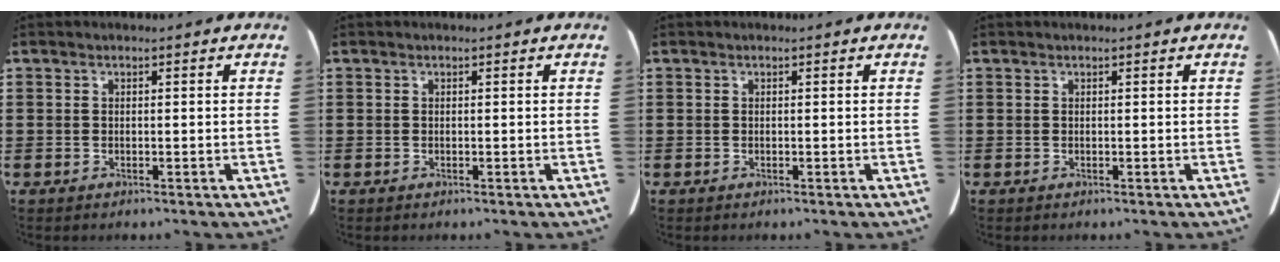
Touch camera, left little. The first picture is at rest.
{"total": 0.0}
{"total": 0.0}
{"total": 0.0}